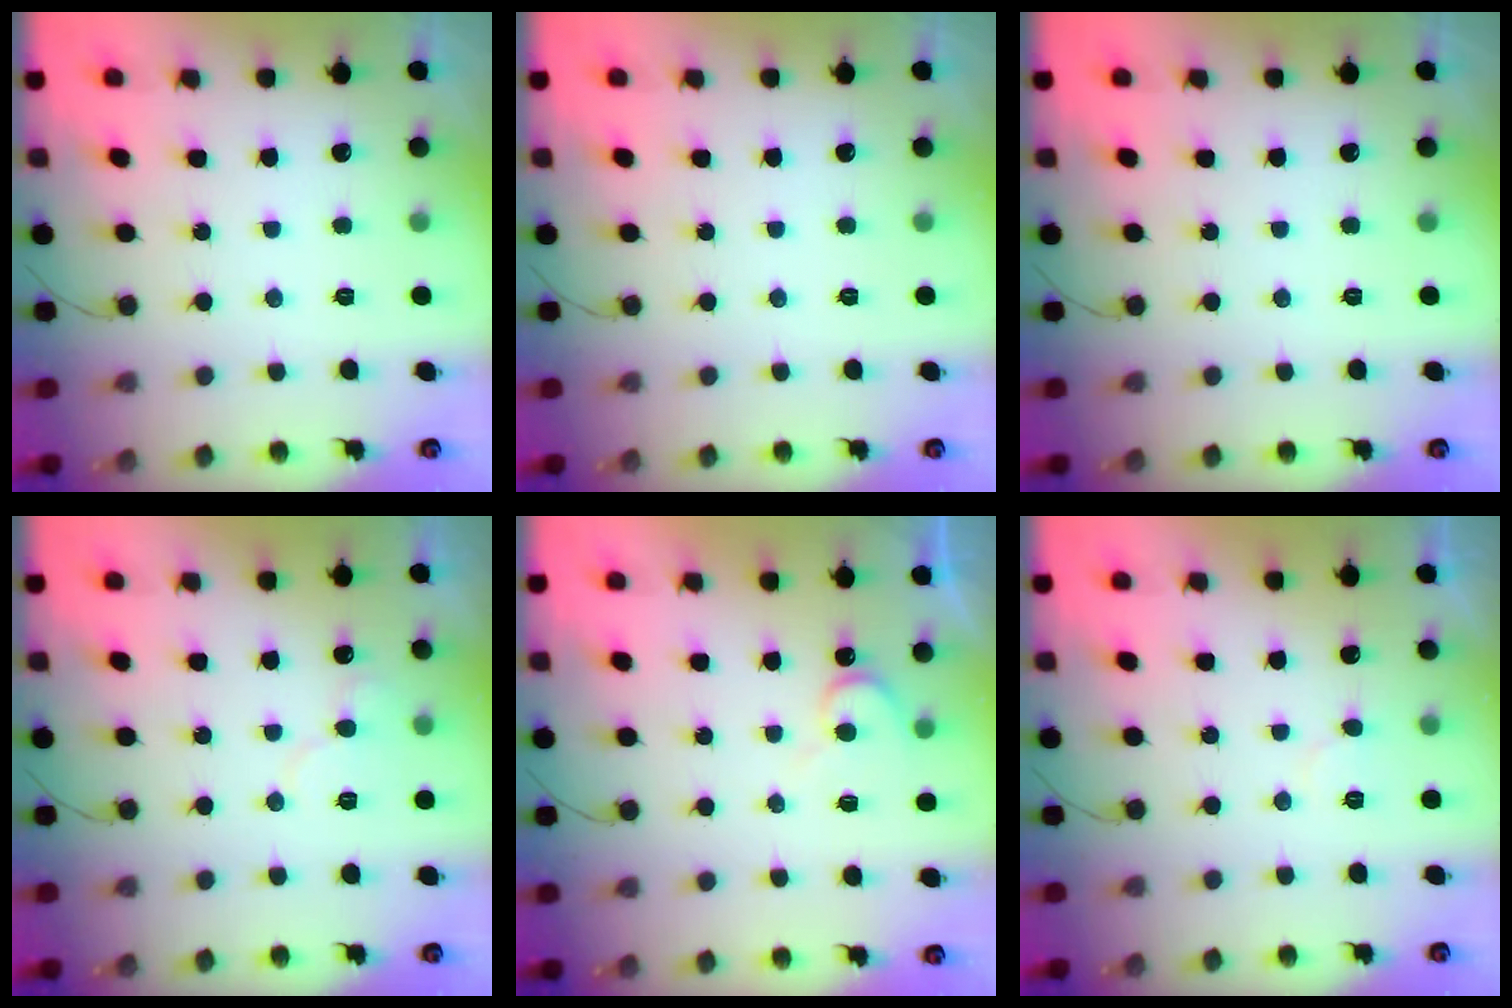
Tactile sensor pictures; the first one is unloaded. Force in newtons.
{"total": 0.0}
{"total": 0.0}
{"total": 6.4, "press": 6.4, "slide": 0.5}
{"total": 5.8, "press": 5.8, "slide": 0.5}
{"total": 3.4, "press": 3.4, "slide": 0.4}